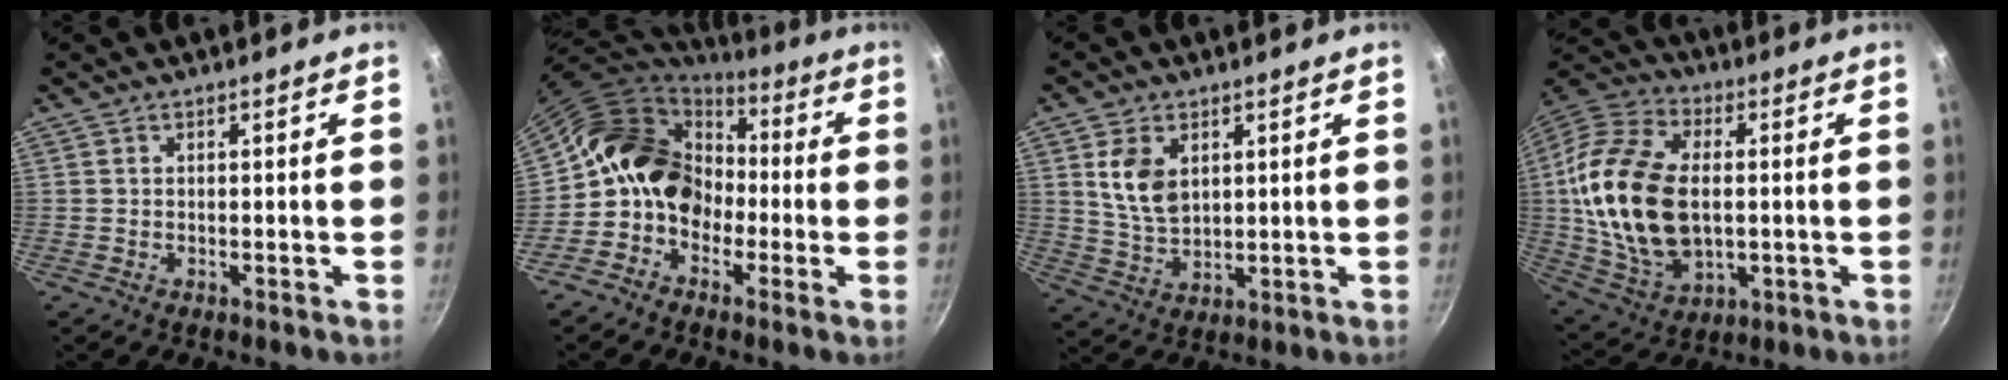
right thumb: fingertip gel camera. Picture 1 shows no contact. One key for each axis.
{"total": 14.6, "fx": -0.6, "fy": 12.3, "fz": 7.9, "tx": -0.090, "ty": 0.045, "tz": -0.027}
{"total": 8.1, "fx": 2.7, "fy": 5.2, "fz": 5.7, "tx": -0.098, "ty": -0.020, "tz": 0.059}
{"total": 22.7, "fx": 0.5, "fy": 14.1, "fz": 17.8, "tx": -0.336, "ty": 0.010, "tz": 0.013}